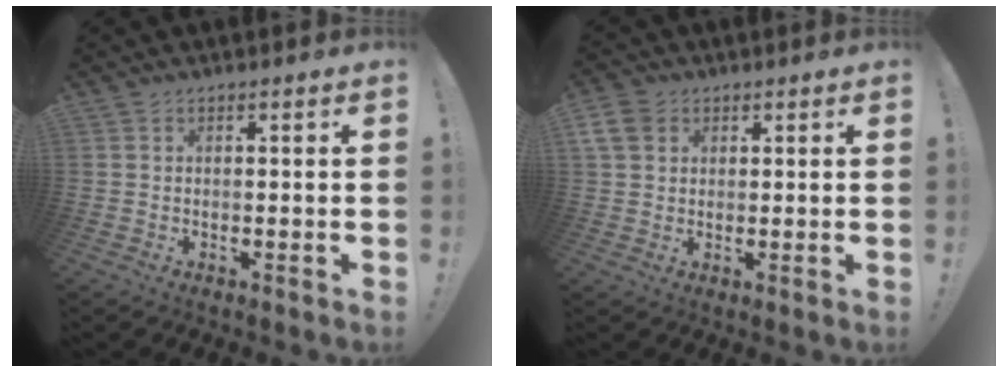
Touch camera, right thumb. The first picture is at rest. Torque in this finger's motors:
{"motor_torque": [0.00, 0.00, 0.00, 0.00, 0.00]}